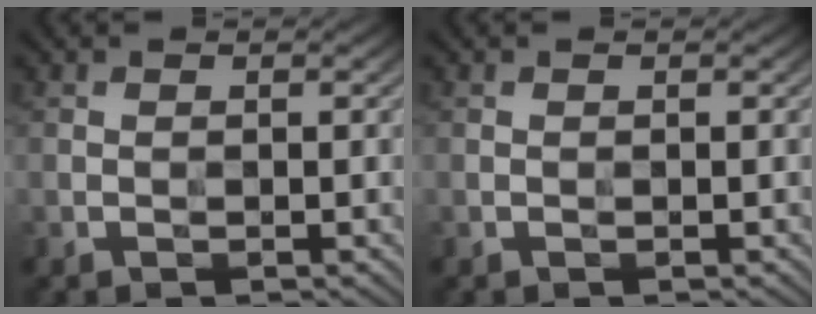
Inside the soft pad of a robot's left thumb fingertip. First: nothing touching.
{"total": 0.0}